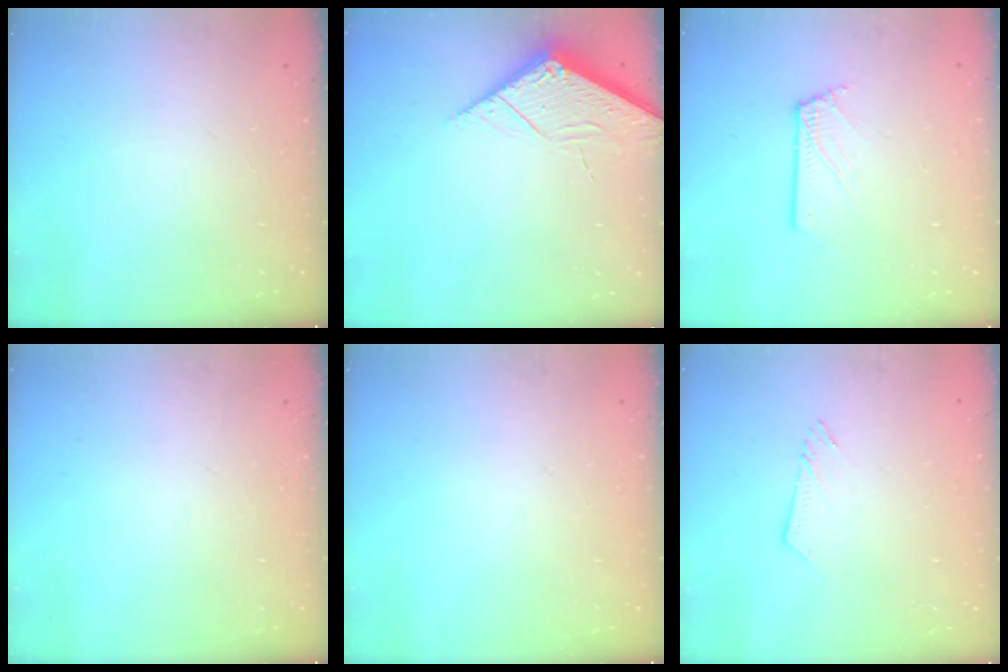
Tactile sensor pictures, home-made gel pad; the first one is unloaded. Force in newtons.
{"total": 3.9, "press": 3.9, "slide": 0.4}
{"total": 1.0, "press": 1.0, "slide": 0.1}
{"total": 0.0}
{"total": 0.0}
{"total": 2.9, "press": 2.9, "slide": 0.3}